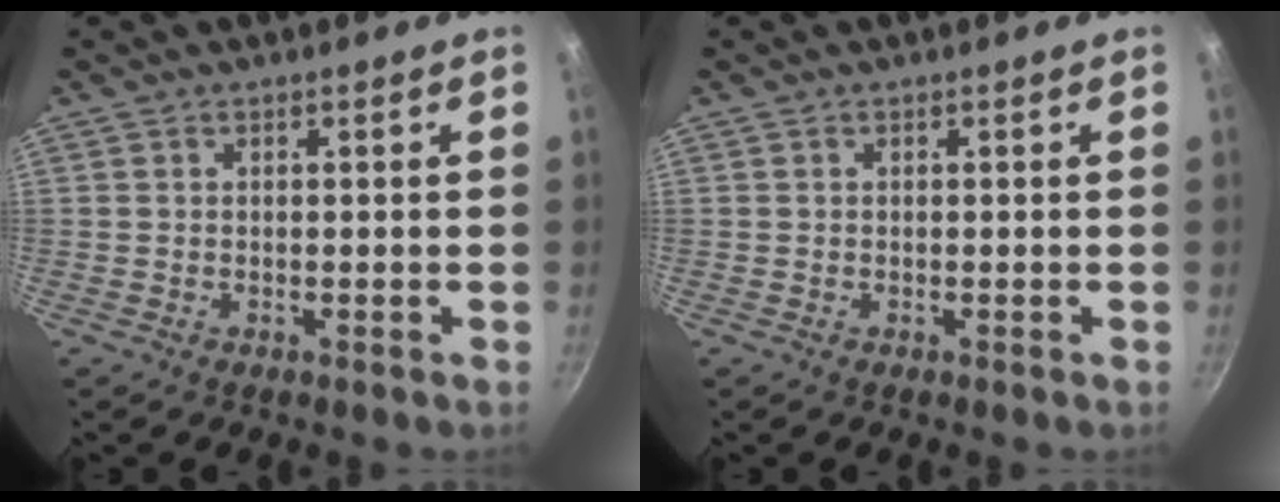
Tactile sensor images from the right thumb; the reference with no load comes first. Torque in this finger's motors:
{"motor_torque": [0.01, 0.00, -0.01, 0.01, 0.01]}